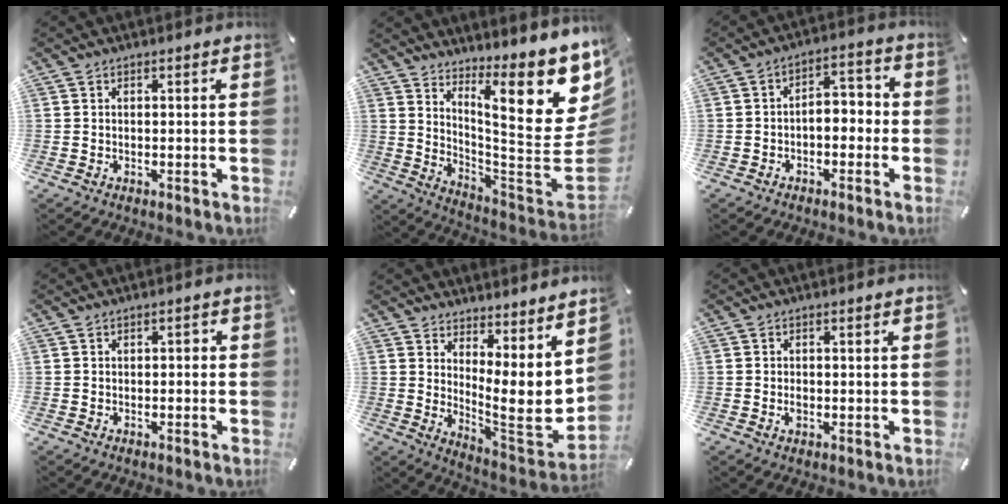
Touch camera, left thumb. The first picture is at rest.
{"total": 20.8, "force": [10.7, 7.4, 16.2], "torque": [-0.203, -0.110, 0.175]}
{"total": 4.8, "force": [-2.2, 3.4, 2.6], "torque": [-0.039, 0.010, -0.047]}
{"total": 0.9, "force": [-0.5, 0.6, 0.6], "torque": [-0.012, 0.005, -0.012]}
{"total": 10.1, "force": [2.6, 3.4, 9.1], "torque": [-0.112, -0.070, 0.053]}
{"total": 1.3, "force": [-0.2, 1.0, 0.8], "torque": [-0.009, -0.002, -0.006]}